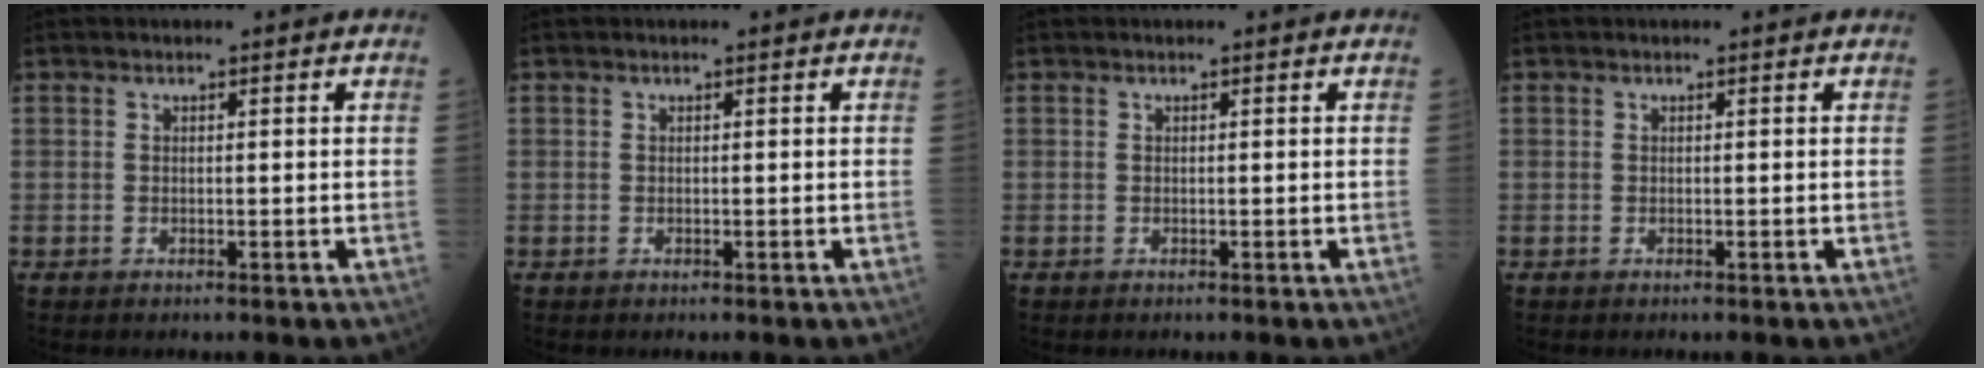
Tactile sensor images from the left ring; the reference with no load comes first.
{"total": 0.0}
{"total": 0.0}
{"total": 0.0}